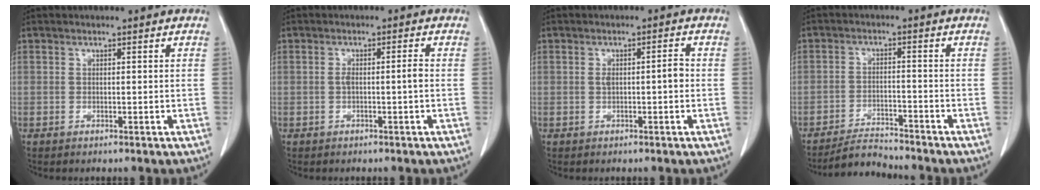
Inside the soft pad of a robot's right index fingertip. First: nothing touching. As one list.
[{"total": 2.2, "force": [-0.4, 0.0, 2.2], "torque": [-0.041, 0.002, -0.005]}, {"total": 2.8, "force": [-0.1, 0.7, 2.7], "torque": [-0.048, 0.009, 0.001]}, {"total": 4.5, "force": [-4.5, 0.3, -0.1], "torque": [-0.003, -0.010, -0.076]}]